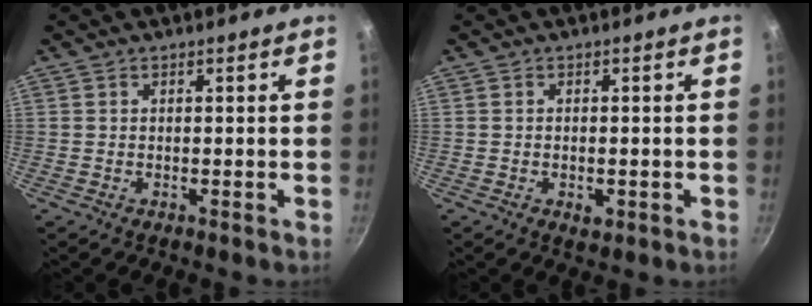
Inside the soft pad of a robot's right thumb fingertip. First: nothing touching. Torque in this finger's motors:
{"motor_torque": [-0.30, 0.15, -0.19, 0.01, 0.09]}